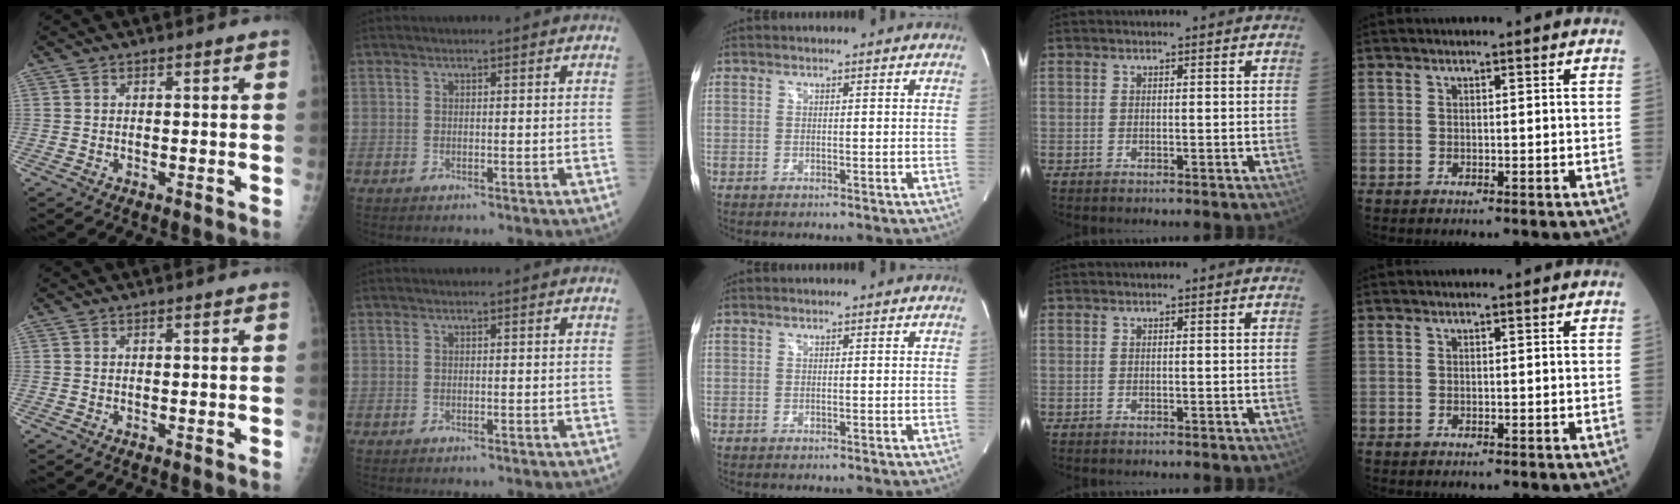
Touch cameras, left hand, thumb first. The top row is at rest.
{}